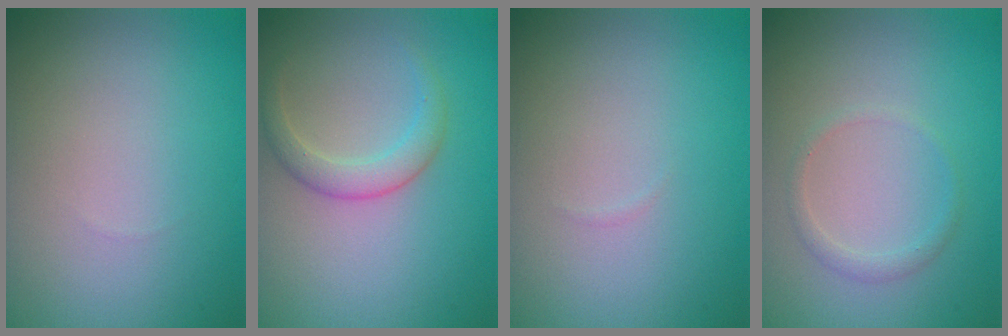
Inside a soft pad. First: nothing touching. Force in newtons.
{"total": 2.3, "press": 2.3, "slide": 0.1}
{"total": 0.0}
{"total": 1.1, "press": 1.0, "slide": 0.1}